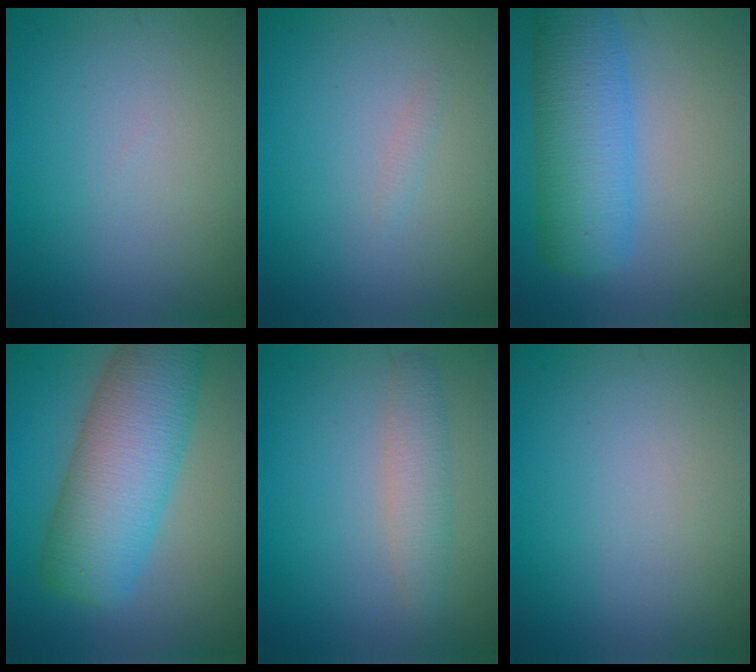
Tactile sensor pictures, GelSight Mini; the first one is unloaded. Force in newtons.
{"total": 0.5, "press": 0.5, "slide": 0.0}
{"total": 7.1, "press": 7.1, "slide": 0.0}
{"total": 9.6, "press": 9.6, "slide": 0.3}
{"total": 2.4, "press": 2.4, "slide": 0.0}
{"total": 0.0}